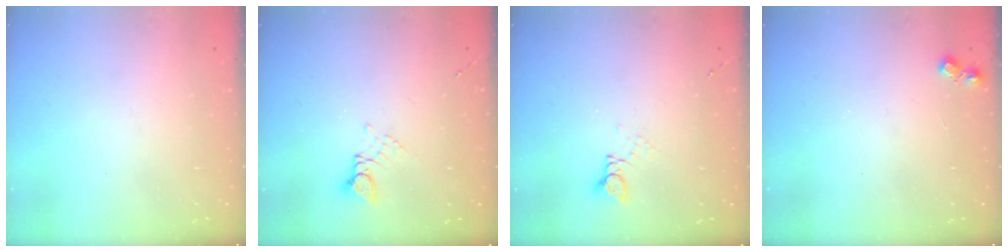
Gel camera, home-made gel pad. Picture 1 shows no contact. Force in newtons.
{"total": 3.8, "press": 3.8, "slide": 0.3}
{"total": 2.5, "press": 2.5, "slide": 0.2}
{"total": 4.3, "press": 4.3, "slide": 0.6}